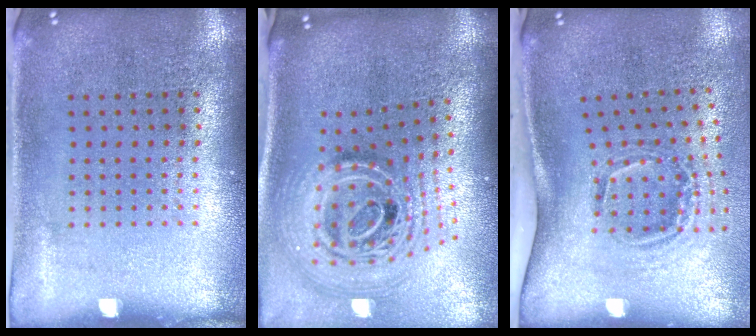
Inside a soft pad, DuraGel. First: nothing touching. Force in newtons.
{"total": 2.9, "press": 2.0, "slide": 2.1}
{"total": 2.1, "press": 1.3, "slide": 1.6}